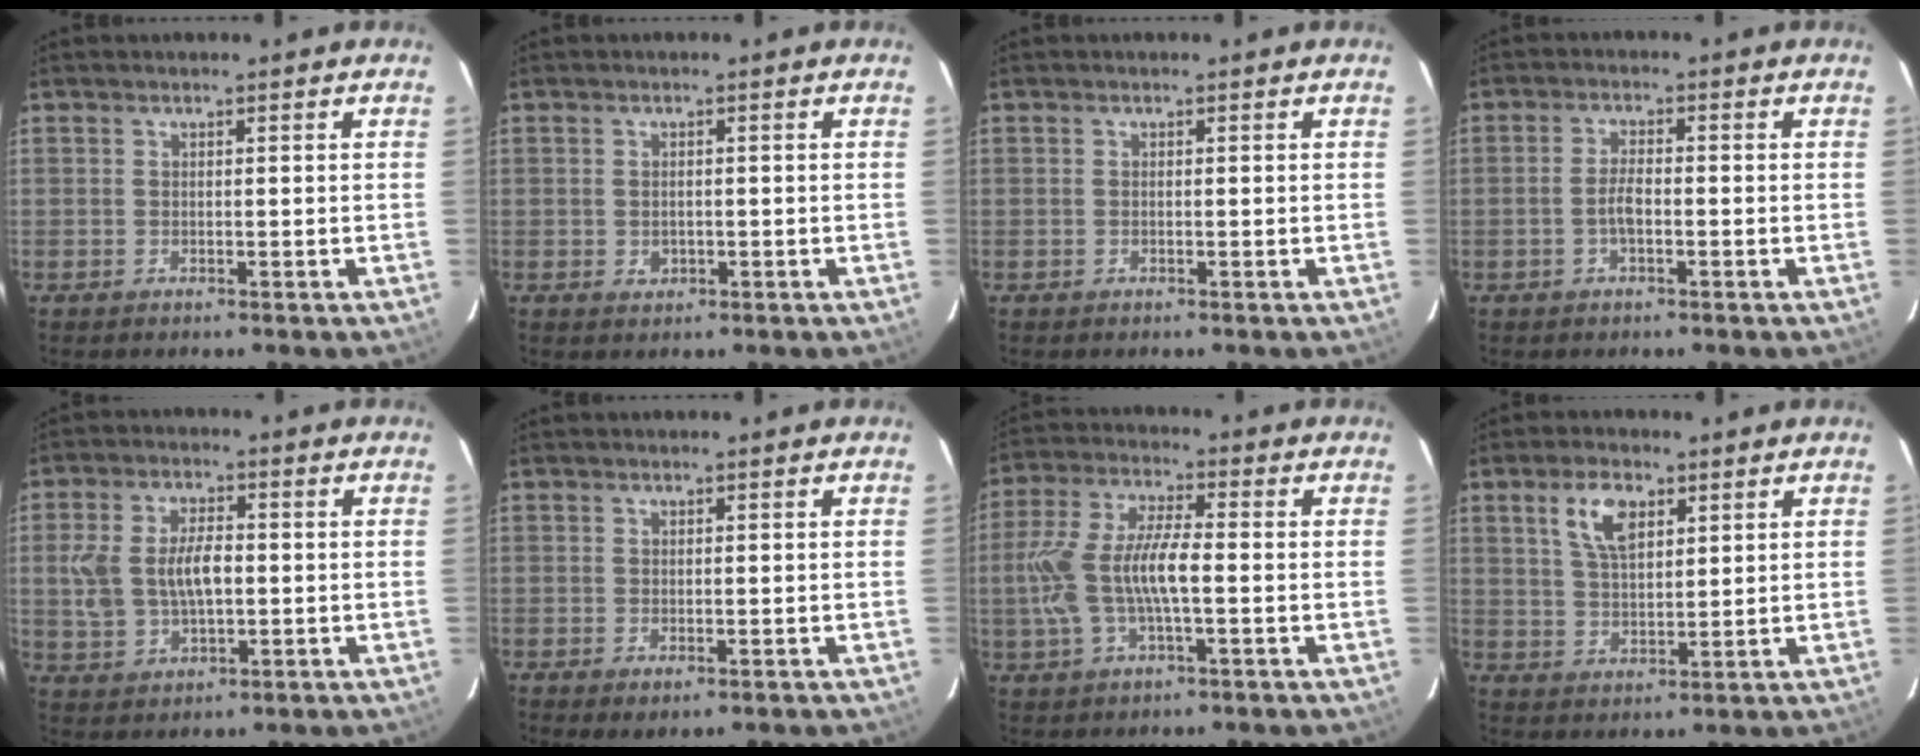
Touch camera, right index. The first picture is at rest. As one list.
[{"total": 1.7, "force": [-0.3, 1.5, 0.8], "torque": [-0.014, 0.002, -0.002]}, {"total": 0.0}, {"total": 3.1, "force": [-1.1, 1.1, 2.8], "torque": [-0.057, 0.004, -0.019]}, {"total": 10.0, "force": [0.0, 5.9, 8.0], "torque": [-0.170, 0.011, 0.007]}, {"total": 0.7, "force": [-0.2, 0.3, 0.6], "torque": [-0.013, -0.002, -0.004]}, {"total": 12.0, "force": [-1.5, 4.0, 11.3], "torque": [-0.241, 0.006, -0.029]}, {"total": 7.4, "force": [3.5, 3.7, 5.4], "torque": [-0.101, 0.012, 0.070]}]